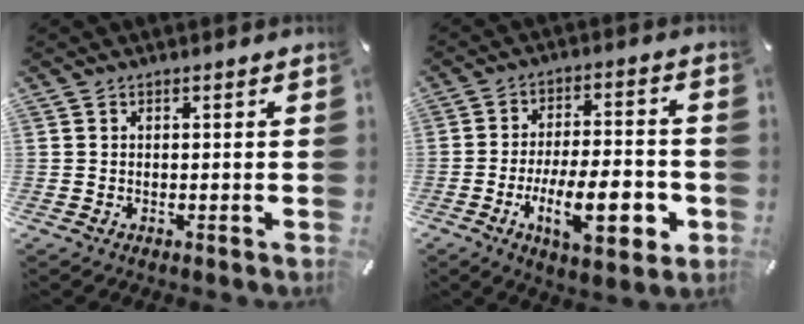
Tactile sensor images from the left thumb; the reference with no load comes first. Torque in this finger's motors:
{"motor_torque": [-0.26, 1.50, 1.39, 1.12, 0.18]}